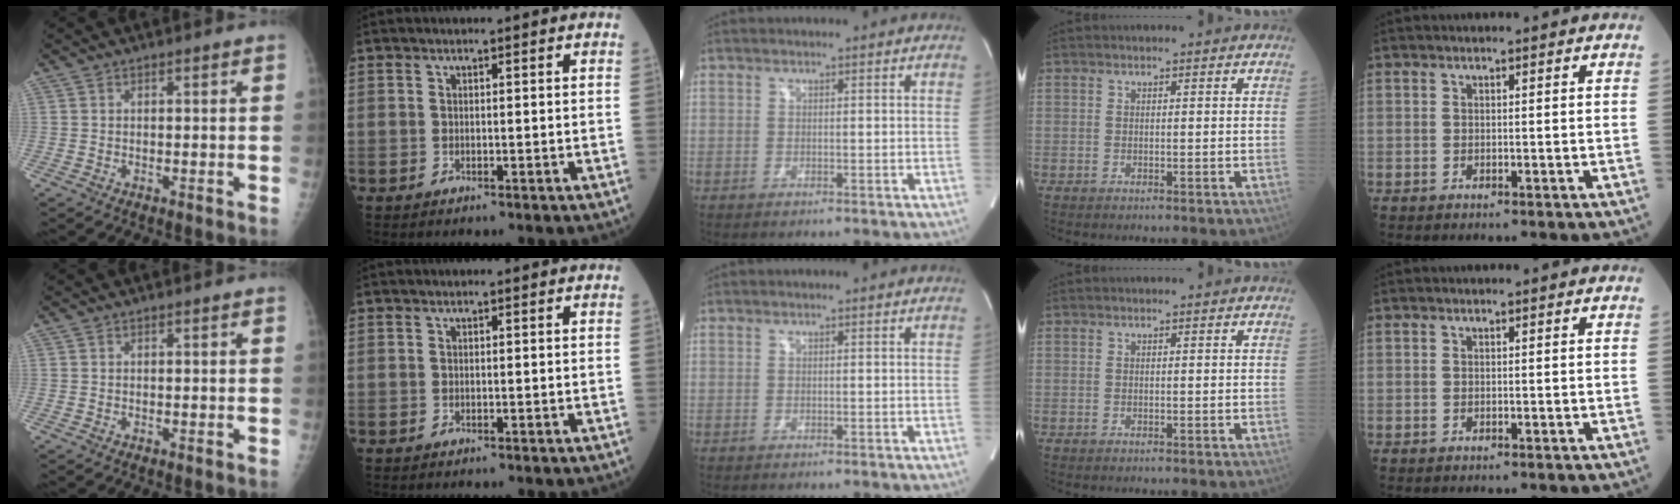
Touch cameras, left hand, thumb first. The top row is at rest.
{}